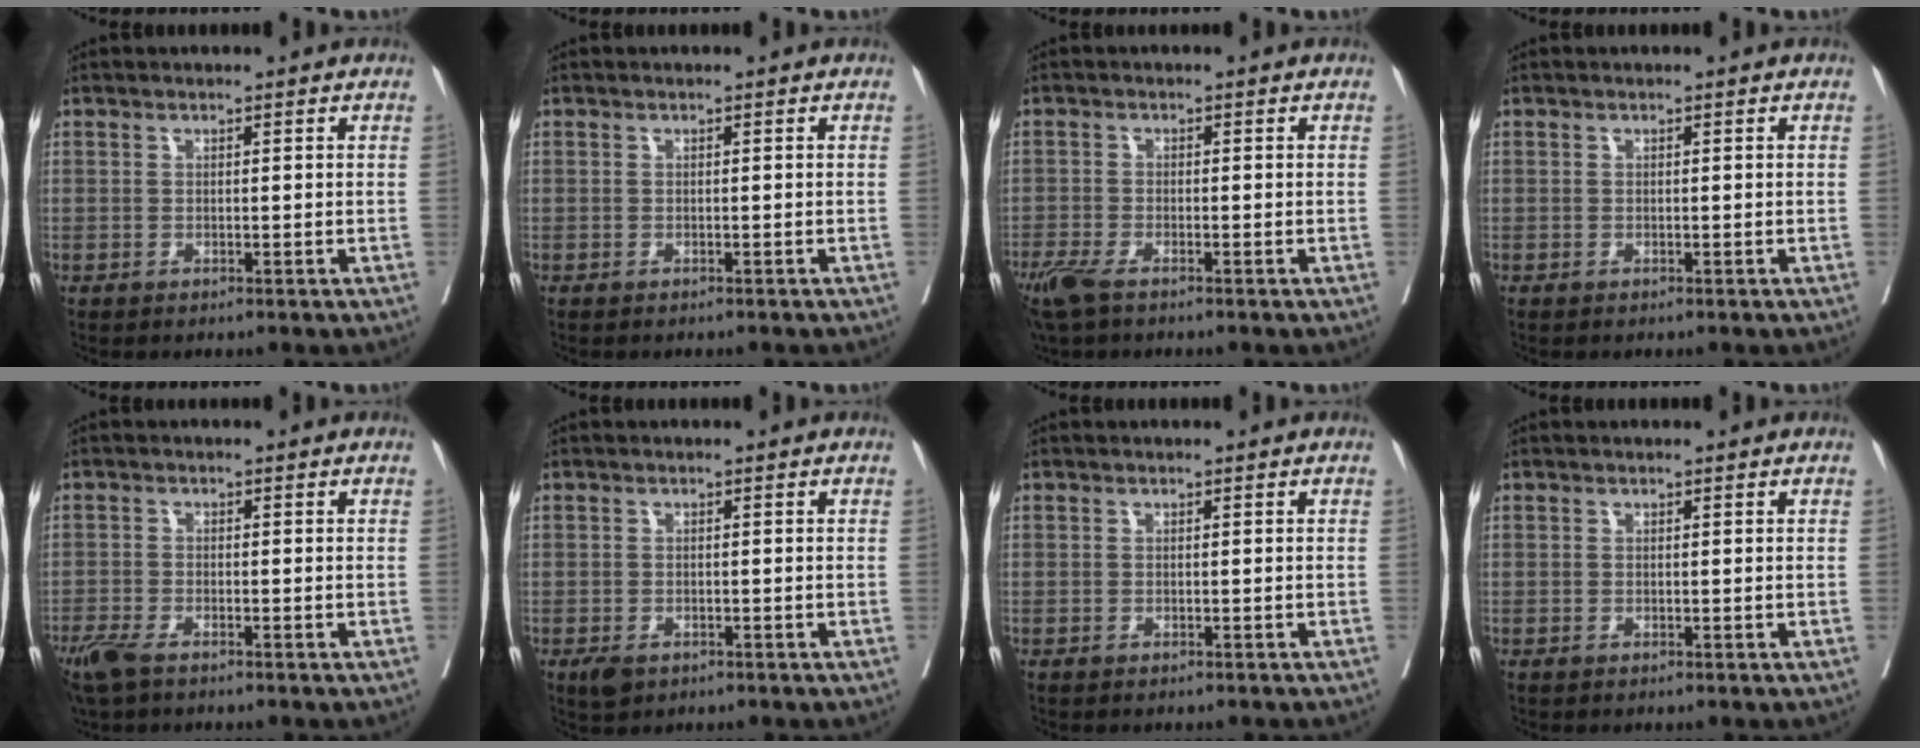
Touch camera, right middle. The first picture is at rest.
{"total": 1.7, "force": [-1.5, 0.1, 0.6], "torque": [-0.009, 0.000, -0.020]}
{"total": 5.1, "force": [-3.6, 1.3, 3.3], "torque": [-0.069, -0.014, -0.069]}
{"total": 0.0}
{"total": 5.1, "force": [-3.7, 1.5, 3.1], "torque": [-0.066, -0.012, -0.069]}
{"total": 2.3, "force": [-1.3, 1.3, 1.4], "torque": [-0.026, -0.003, -0.014]}
{"total": 1.1, "force": [-1.1, 0.1, 0.4], "torque": [-0.004, 0.000, -0.016]}
{"total": 0.0}